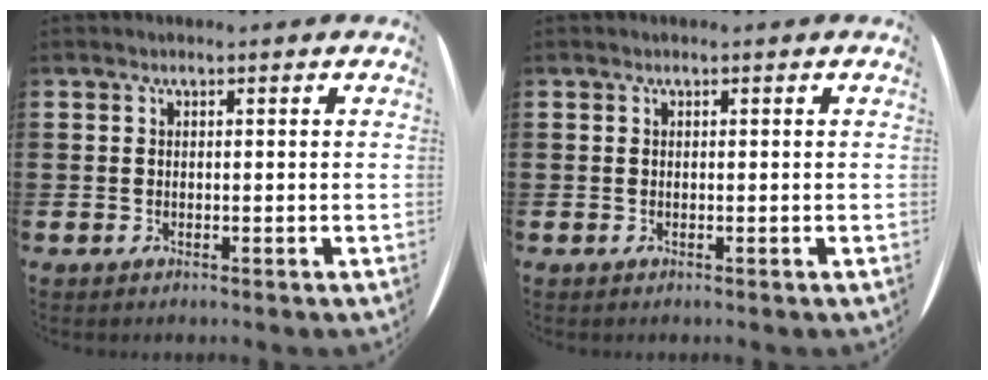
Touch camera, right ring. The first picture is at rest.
{"total": 0.0}